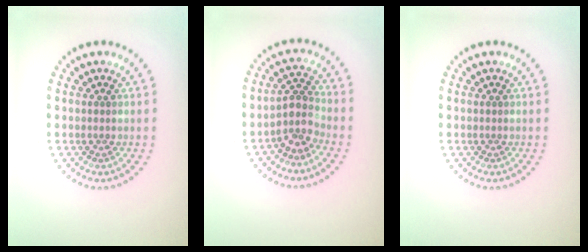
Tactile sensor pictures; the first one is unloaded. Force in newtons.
{"total": 2.8, "press": 2.1, "slide": 1.9}
{"total": 0.0}